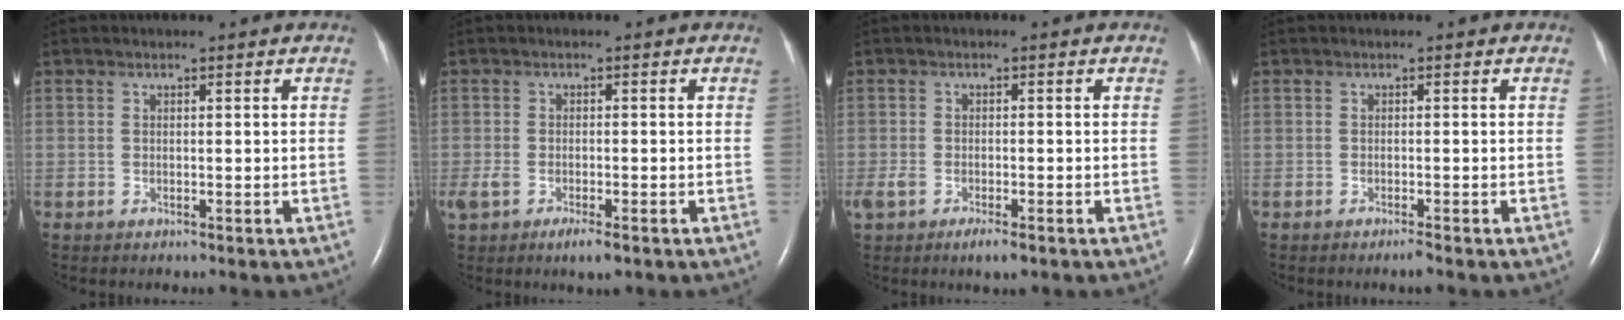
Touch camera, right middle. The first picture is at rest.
{"total": 4.3, "force": [-2.5, 1.4, 3.2], "torque": [-0.063, -0.010, -0.039]}
{"total": 4.4, "force": [-2.7, 1.5, 3.1], "torque": [-0.060, -0.010, -0.043]}
{"total": 0.8, "force": [-0.7, -0.1, 0.5], "torque": [-0.011, -0.001, -0.012]}